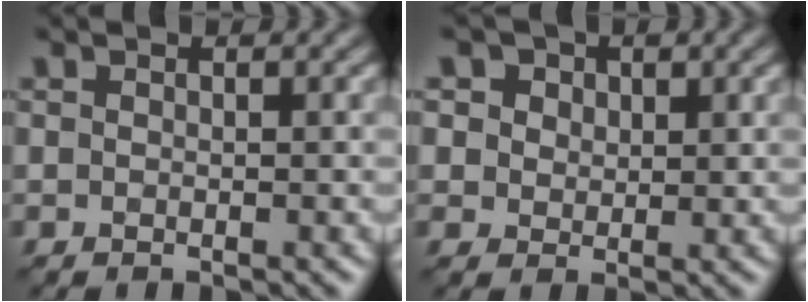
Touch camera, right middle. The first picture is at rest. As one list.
[{"total": 5.9, "force": [3.1, 4.5, 2.3], "torque": [-0.046, 0.014, 0.034]}]